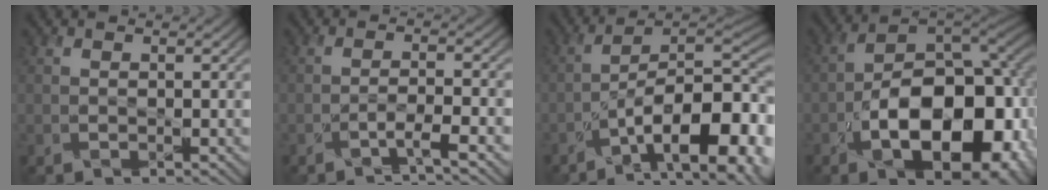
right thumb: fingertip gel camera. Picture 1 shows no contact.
{"total": 2.8, "force": [-2.0, 0.2, 2.1], "torque": [-0.038, 0.006, -0.046]}
{"total": 16.1, "force": [-6.5, 6.6, 13.1], "torque": [-0.175, -0.007, -0.099]}
{"total": 17.6, "force": [-5.4, 9.9, 13.5], "torque": [-0.187, -0.026, -0.088]}